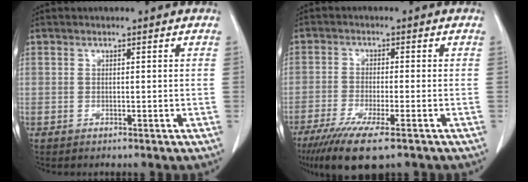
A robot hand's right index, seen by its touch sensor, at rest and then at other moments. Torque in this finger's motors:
{"motor_torque": [1.09, -1.05, 0.51, 0.15]}